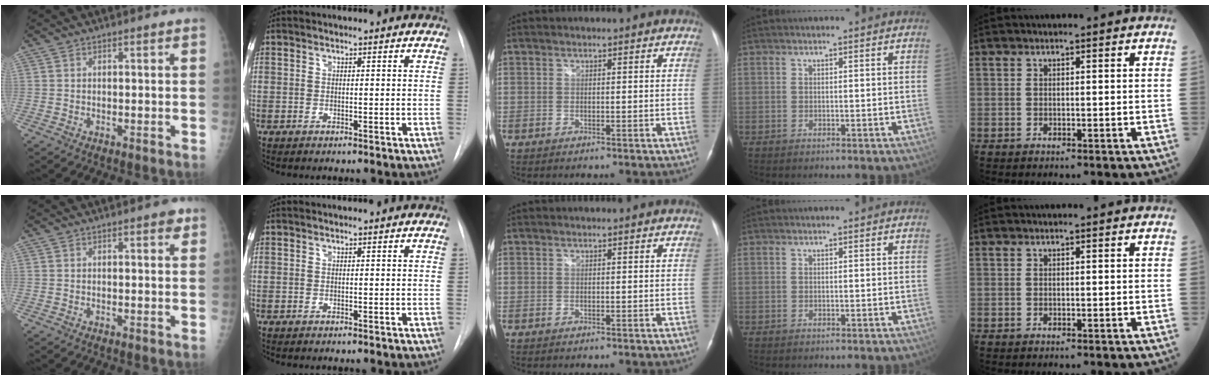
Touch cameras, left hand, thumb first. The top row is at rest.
{"thumb": {"total": 1.6, "force": [0.9, 0.8, 1.1], "torque": [-0.005, 0.000, 0.008]}}